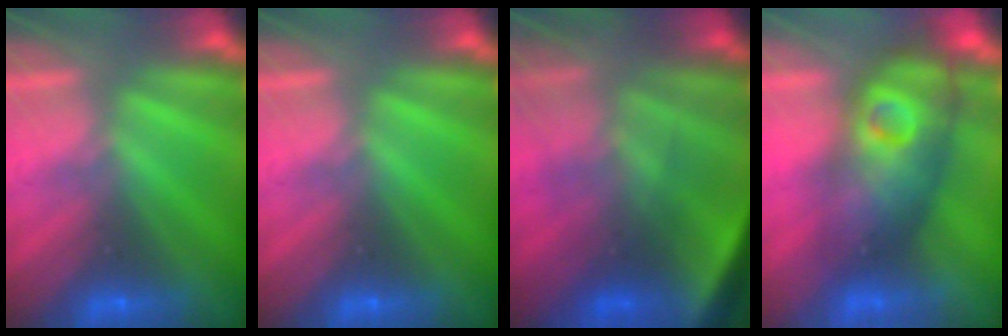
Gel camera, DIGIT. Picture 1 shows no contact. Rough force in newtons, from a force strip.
{"total": 0.0}
{"total": 4.9}
{"total": 4.4}